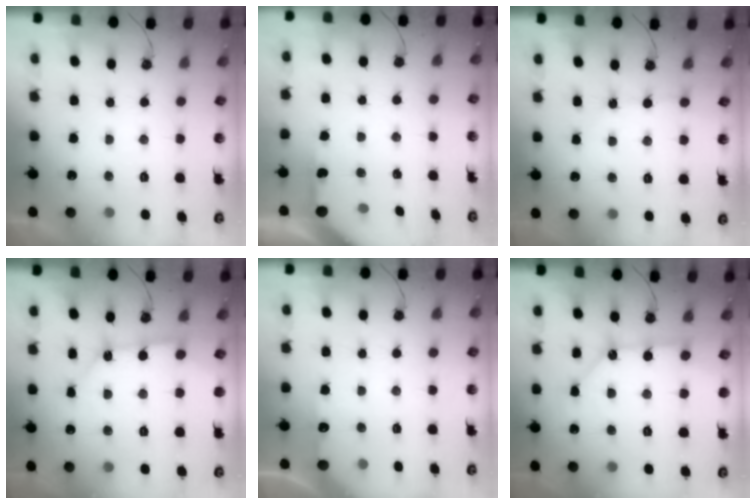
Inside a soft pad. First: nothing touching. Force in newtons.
{"total": 4.9, "press": 4.9, "slide": 0.3}
{"total": 2.6, "press": 2.6, "slide": 0.3}
{"total": 10.3, "press": 10.2, "slide": 0.9}
{"total": 5.4, "press": 5.3, "slide": 0.6}
{"total": 11.7, "press": 11.7, "slide": 1.0}